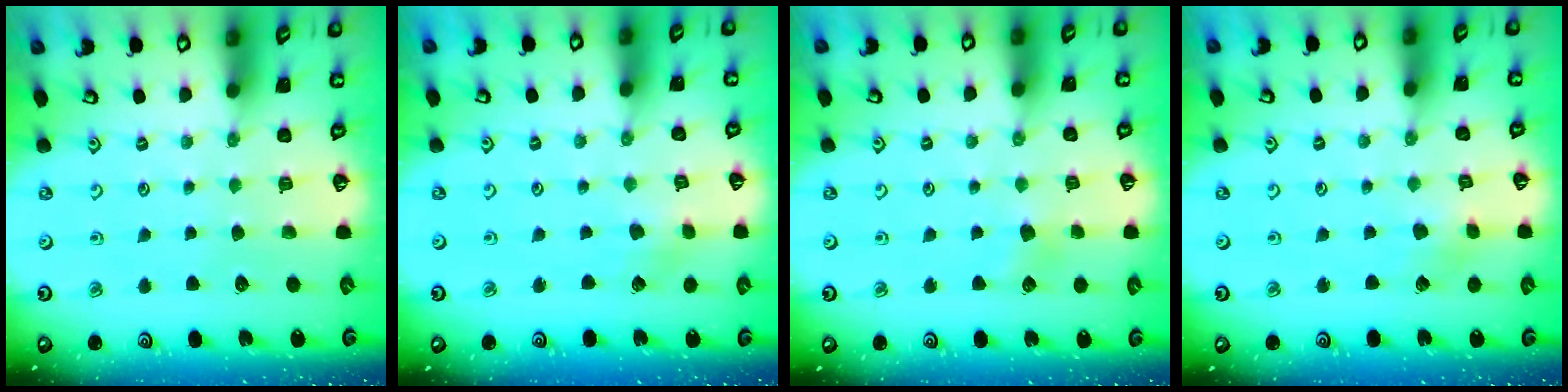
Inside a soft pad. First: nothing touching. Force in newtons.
{"total": 2.5, "press": 2.4, "slide": 0.3}
{"total": 5.2, "press": 5.1, "slide": 0.4}
{"total": 2.6, "press": 2.6, "slide": 0.5}